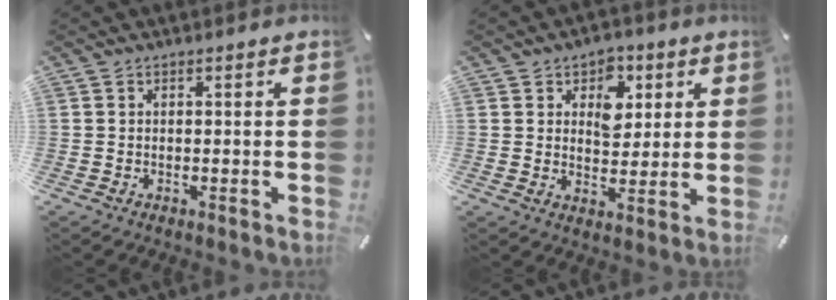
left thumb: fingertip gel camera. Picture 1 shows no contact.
{"total": 7.6, "force": [3.1, 5.7, 4.0], "torque": [-0.047, -0.007, 0.048]}